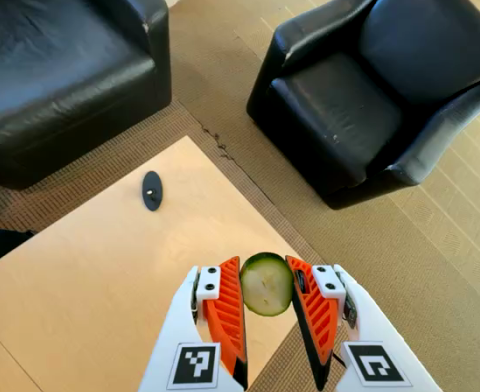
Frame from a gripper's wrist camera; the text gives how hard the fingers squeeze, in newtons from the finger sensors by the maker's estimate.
{"total": 10.0, "left": 10.0, "right": 10.1}